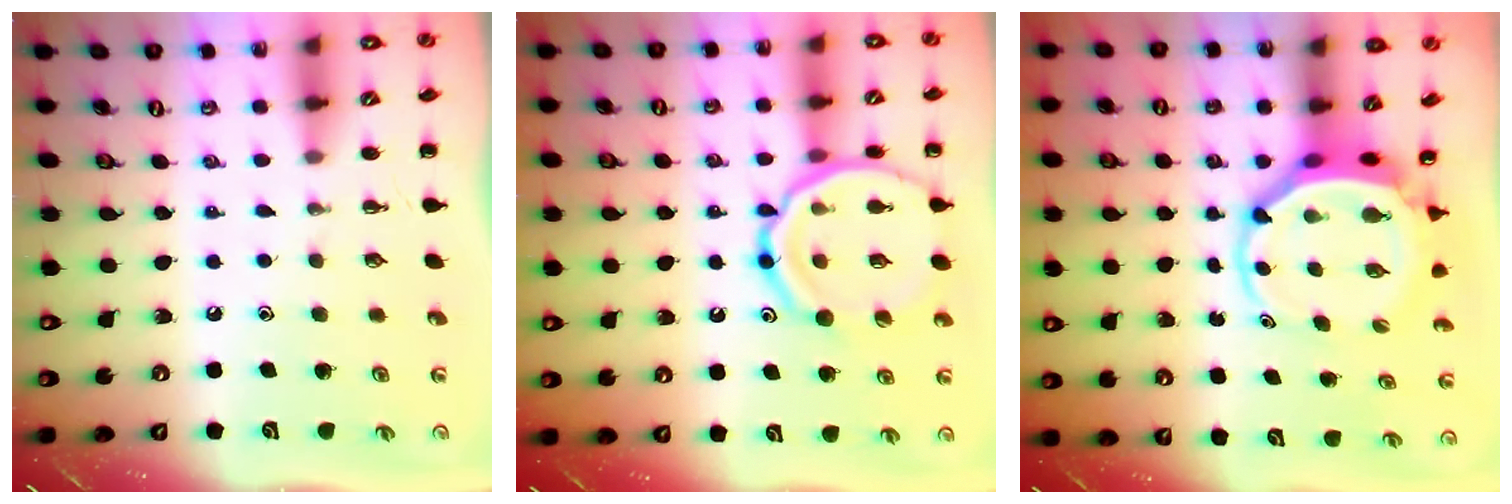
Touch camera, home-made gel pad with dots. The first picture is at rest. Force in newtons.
{"total": 17.6, "press": 17.5, "slide": 2.2}
{"total": 5.3, "press": 5.0, "slide": 1.7}